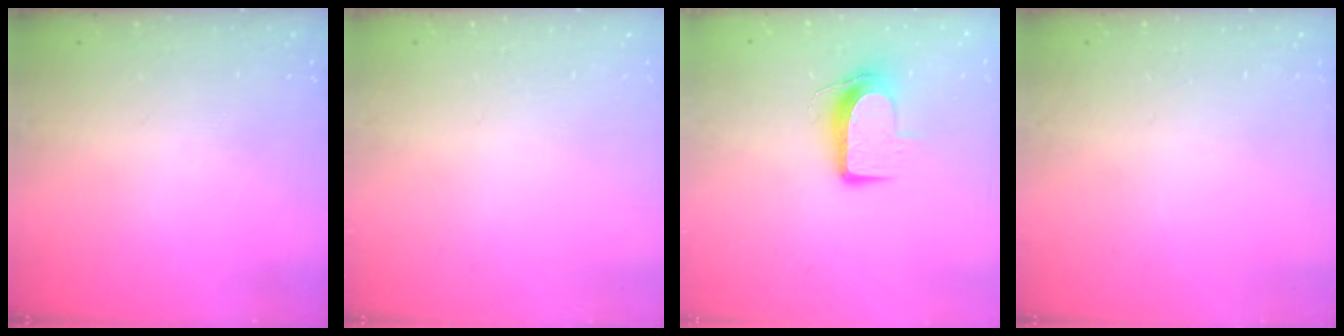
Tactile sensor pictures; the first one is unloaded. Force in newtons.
{"total": 0.0}
{"total": 8.8, "press": 8.7, "slide": 1.0}
{"total": 0.0}